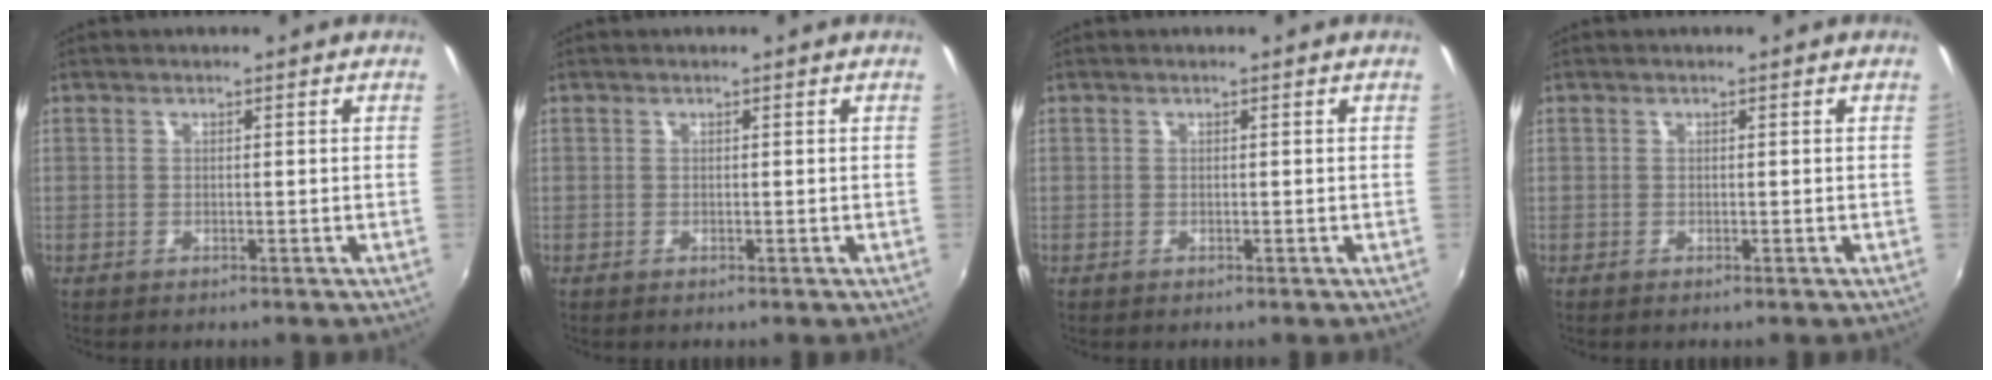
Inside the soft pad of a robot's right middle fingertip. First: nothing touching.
{"total": 0.0}
{"total": 0.0}
{"total": 0.0}